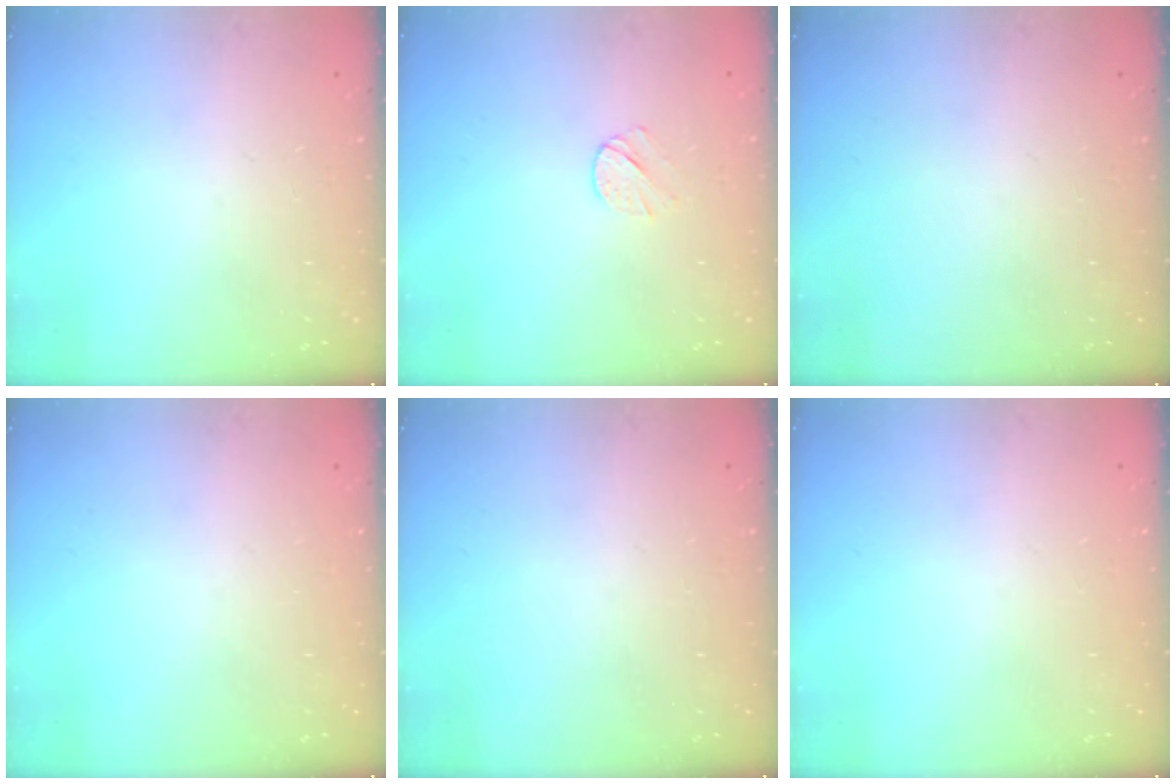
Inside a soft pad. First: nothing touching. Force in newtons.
{"total": 4.3, "press": 4.2, "slide": 0.5}
{"total": 0.0}
{"total": 0.0}
{"total": 0.0}
{"total": 0.0}